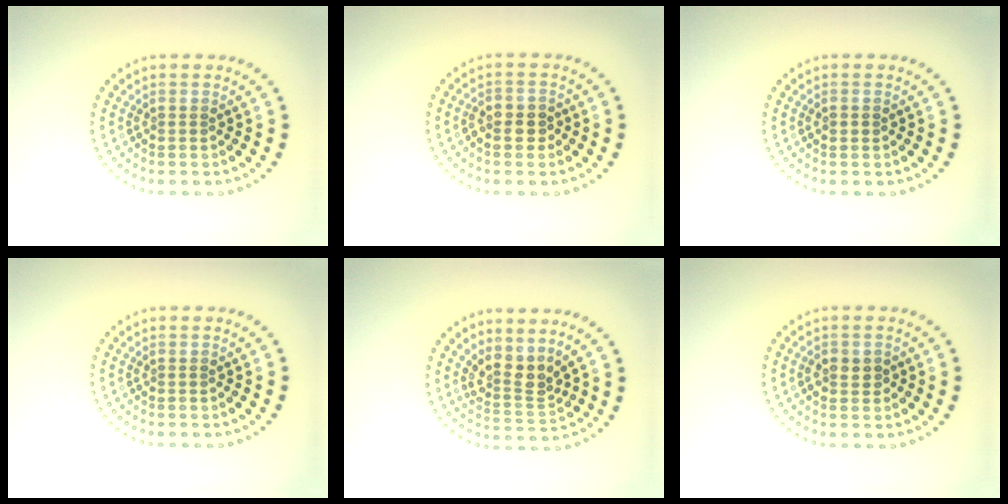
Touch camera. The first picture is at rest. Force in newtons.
{"total": 1.9, "press": 1.9, "slide": 0.5}
{"total": 1.0, "press": 1.0, "slide": 0.1}
{"total": 0.0}
{"total": 2.9, "press": 2.0, "slide": 2.0}
{"total": 1.8, "press": 1.8, "slide": 0.3}